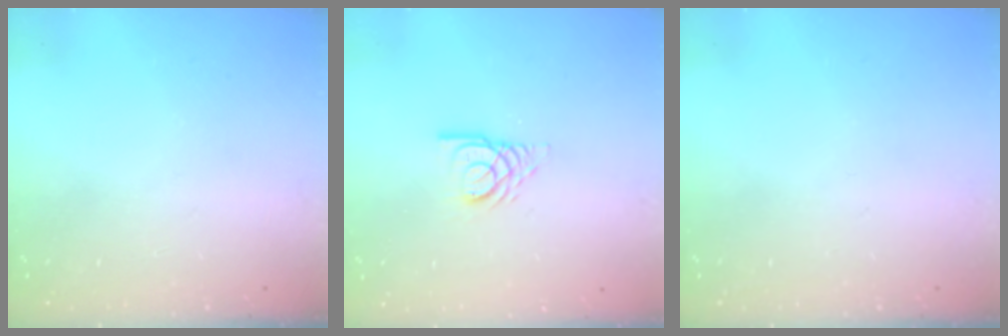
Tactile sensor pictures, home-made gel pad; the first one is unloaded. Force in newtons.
{"total": 5.7, "press": 5.7, "slide": 0.6}
{"total": 0.0}